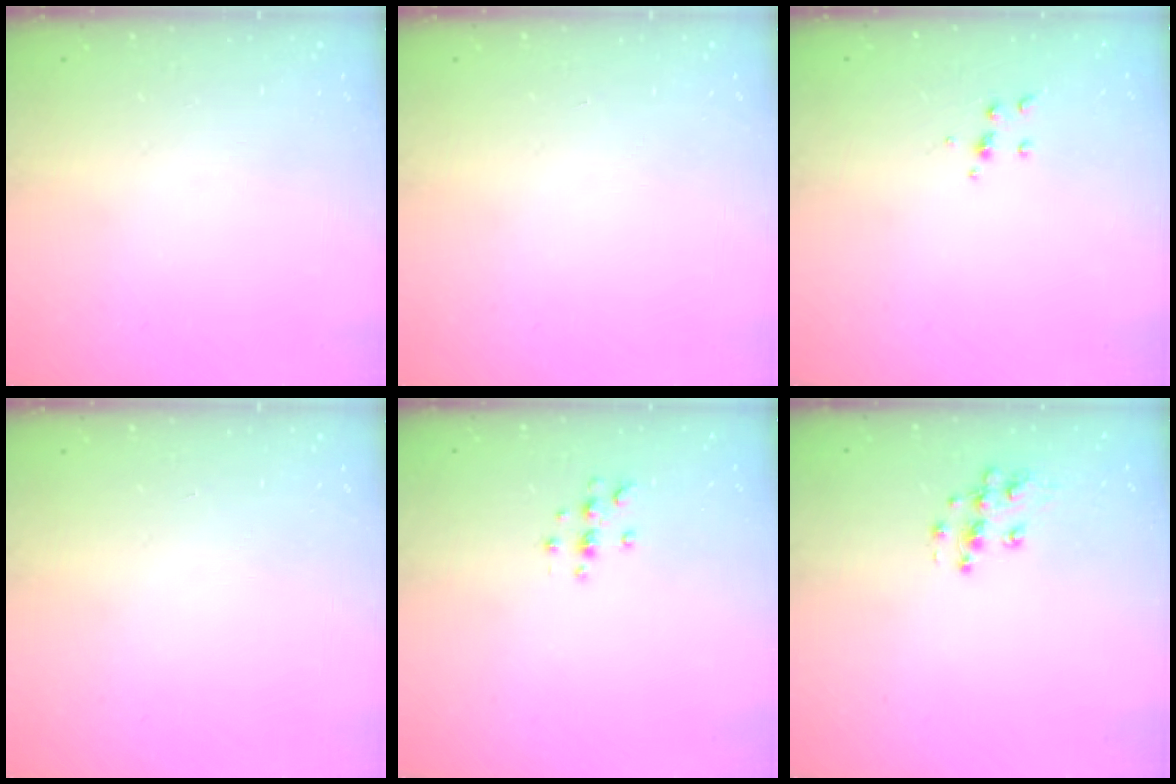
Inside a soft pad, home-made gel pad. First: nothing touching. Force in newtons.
{"total": 0.0}
{"total": 3.8, "press": 3.6, "slide": 0.9}
{"total": 0.0}
{"total": 3.2, "press": 3.2, "slide": 0.4}
{"total": 9.0, "press": 9.0, "slide": 0.6}